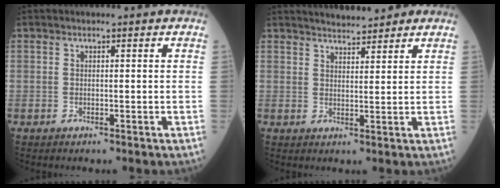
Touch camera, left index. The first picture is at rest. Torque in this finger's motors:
{"motor_torque": [0.17, -0.20, 0.13, 0.02]}